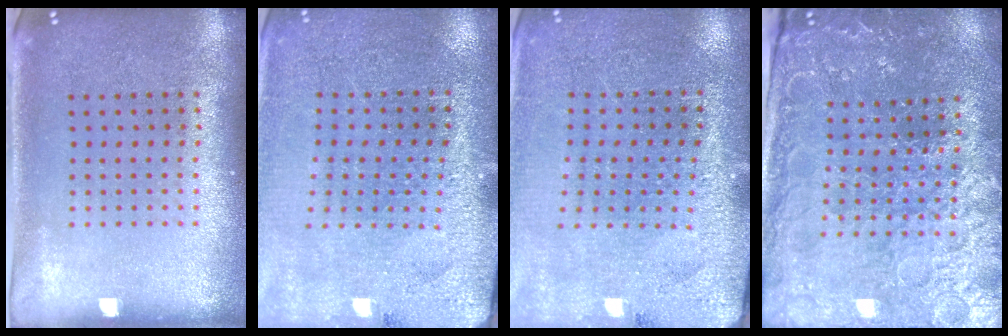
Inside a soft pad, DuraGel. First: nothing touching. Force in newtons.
{"total": 2.8, "press": 2.8, "slide": 0.1}
{"total": 2.8, "press": 2.8, "slide": 0.1}
{"total": 3.3, "press": 3.3, "slide": 0.4}